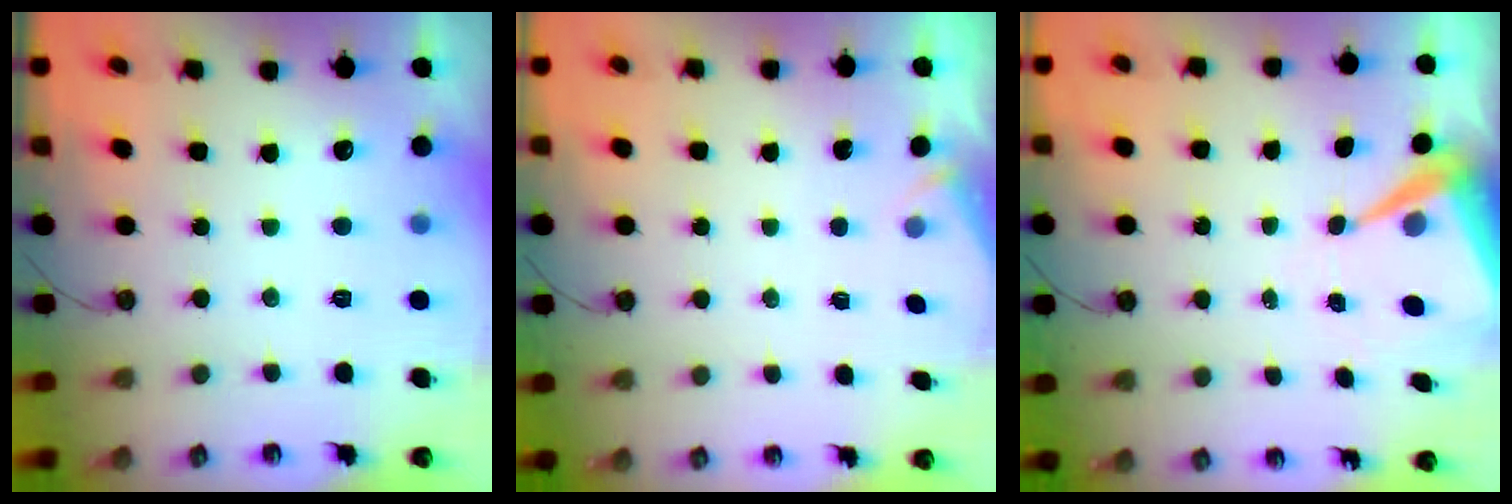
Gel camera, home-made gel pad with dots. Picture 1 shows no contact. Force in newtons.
{"total": 2.2, "press": 2.2, "slide": 0.4}
{"total": 10.5, "press": 10.5, "slide": 0.7}